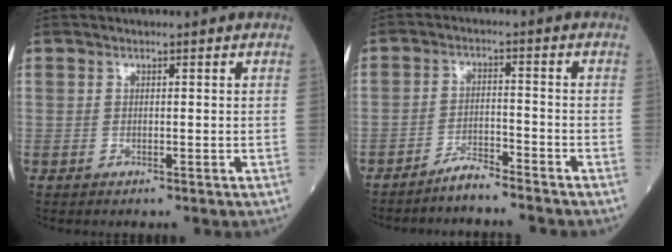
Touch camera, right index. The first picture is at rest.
{"total": 3.7, "force": [-3.6, -0.1, 0.9], "torque": [-0.015, -0.012, -0.066]}